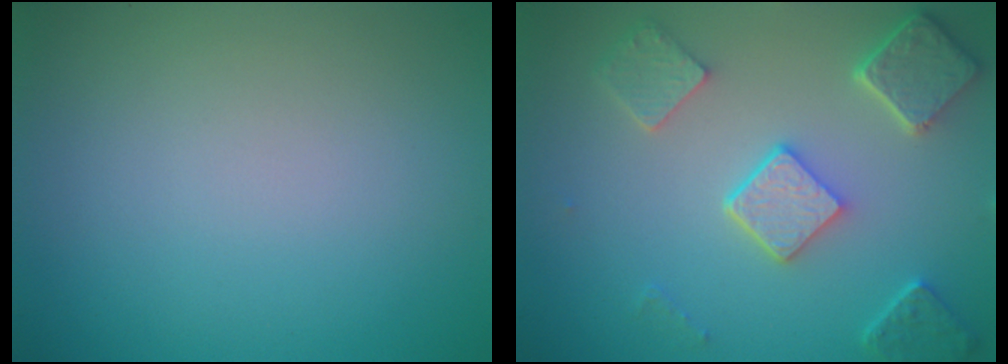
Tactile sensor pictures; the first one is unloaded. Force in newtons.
{"total": 5.4, "press": 4.1, "slide": 3.5}